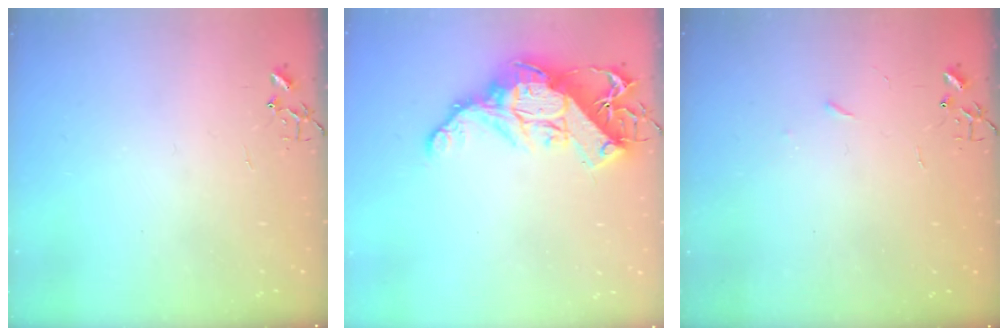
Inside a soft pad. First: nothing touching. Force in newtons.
{"total": 16.5, "press": 16.5, "slide": 1.6}
{"total": 2.5, "press": 2.5, "slide": 0.4}